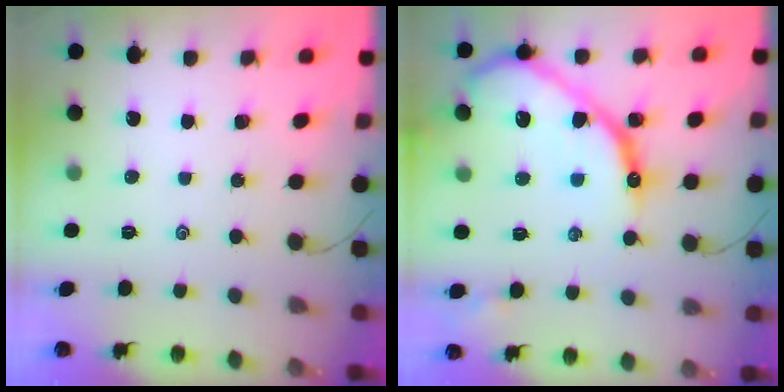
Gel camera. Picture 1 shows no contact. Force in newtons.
{"total": 19.4, "press": 19.3, "slide": 1.7}